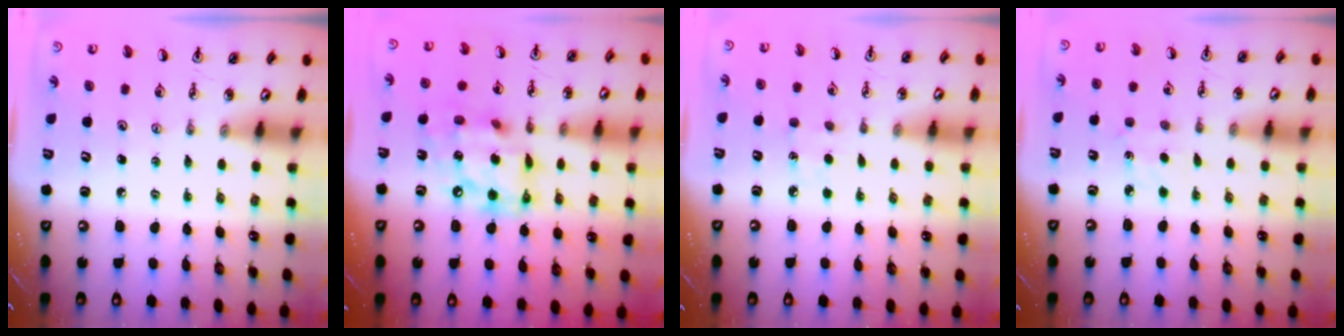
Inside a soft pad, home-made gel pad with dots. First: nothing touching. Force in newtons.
{"total": 14.7, "press": 14.6, "slide": 1.2}
{"total": 4.1, "press": 4.0, "slide": 0.5}
{"total": 2.6, "press": 2.6, "slide": 0.4}